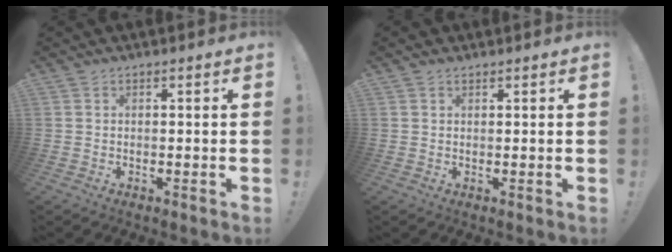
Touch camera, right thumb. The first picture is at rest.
{"total": 0.9, "force": [0.8, 0.3, 0.1], "torque": [0.005, -0.003, 0.015]}